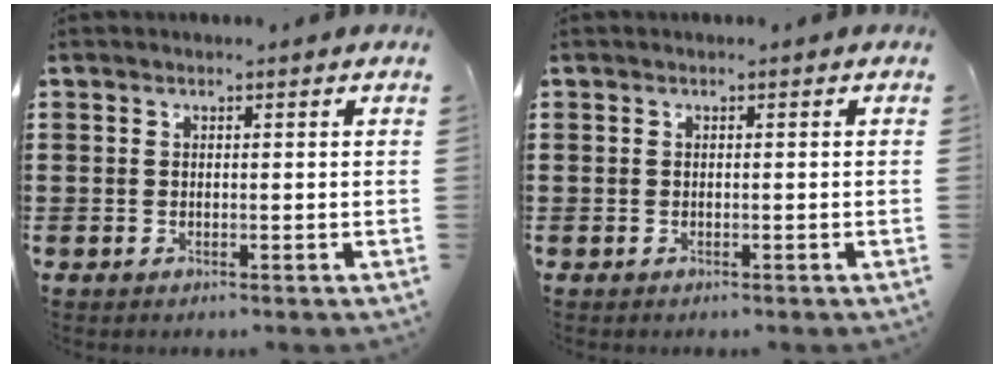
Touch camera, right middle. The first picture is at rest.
{"total": 0.0}